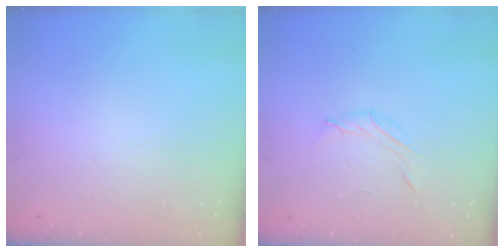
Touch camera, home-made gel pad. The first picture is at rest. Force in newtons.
{"total": 4.2, "press": 4.0, "slide": 1.2}